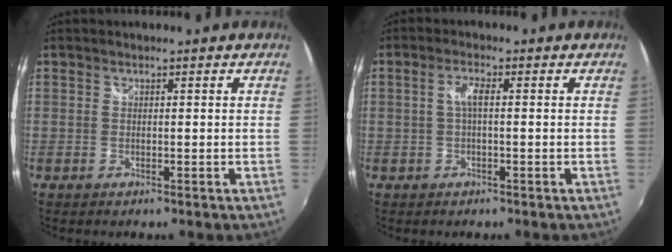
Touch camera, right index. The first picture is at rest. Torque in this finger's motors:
{"motor_torque": [0.24, -0.16, 0.17, 0.06]}